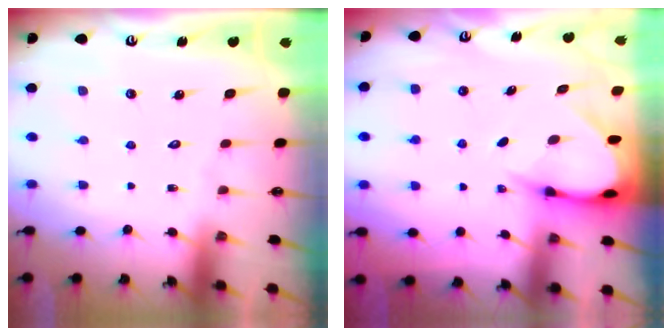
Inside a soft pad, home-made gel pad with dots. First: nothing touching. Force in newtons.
{"total": 4.7, "press": 4.7, "slide": 0.4}